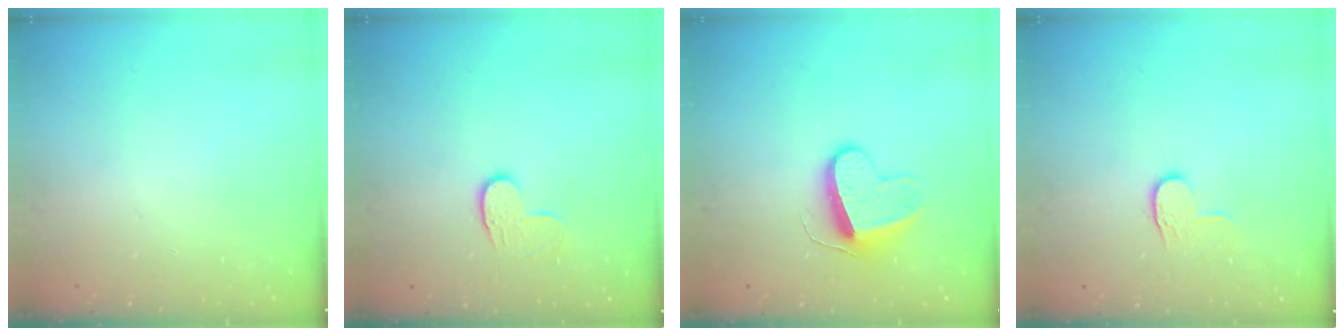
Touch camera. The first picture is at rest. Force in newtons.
{"total": 5.7, "press": 5.7, "slide": 0.4}
{"total": 9.7, "press": 9.7, "slide": 0.6}
{"total": 4.2, "press": 4.2, "slide": 0.5}